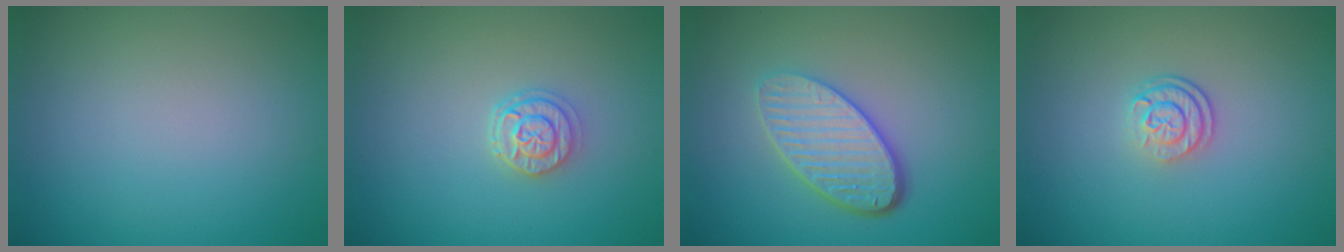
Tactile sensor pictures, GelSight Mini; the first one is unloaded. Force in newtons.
{"total": 2.3, "press": 2.0, "slide": 1.1}
{"total": 4.9, "press": 3.7, "slide": 3.2}
{"total": 2.6, "press": 1.9, "slide": 1.8}